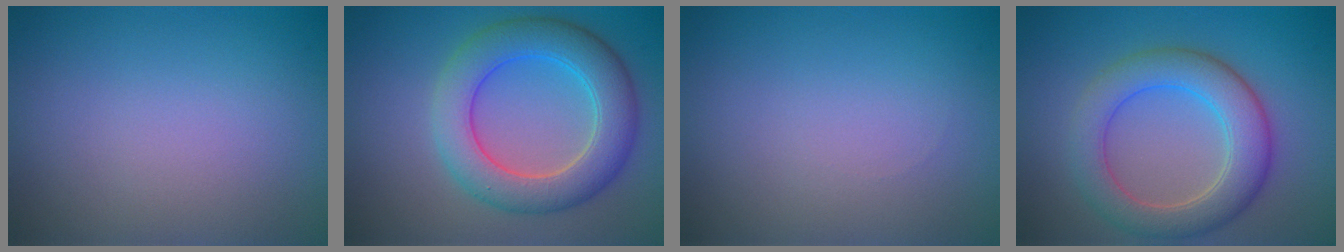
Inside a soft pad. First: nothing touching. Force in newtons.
{"total": 6.8, "press": 6.8, "slide": 0.1}
{"total": 0.0}
{"total": 6.0, "press": 5.9, "slide": 0.4}